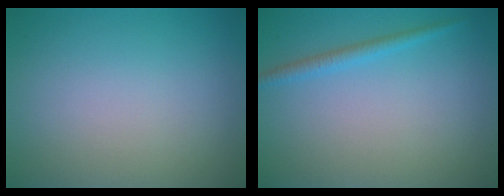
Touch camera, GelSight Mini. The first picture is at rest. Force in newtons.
{"total": 1.5, "press": 1.5, "slide": 0.1}